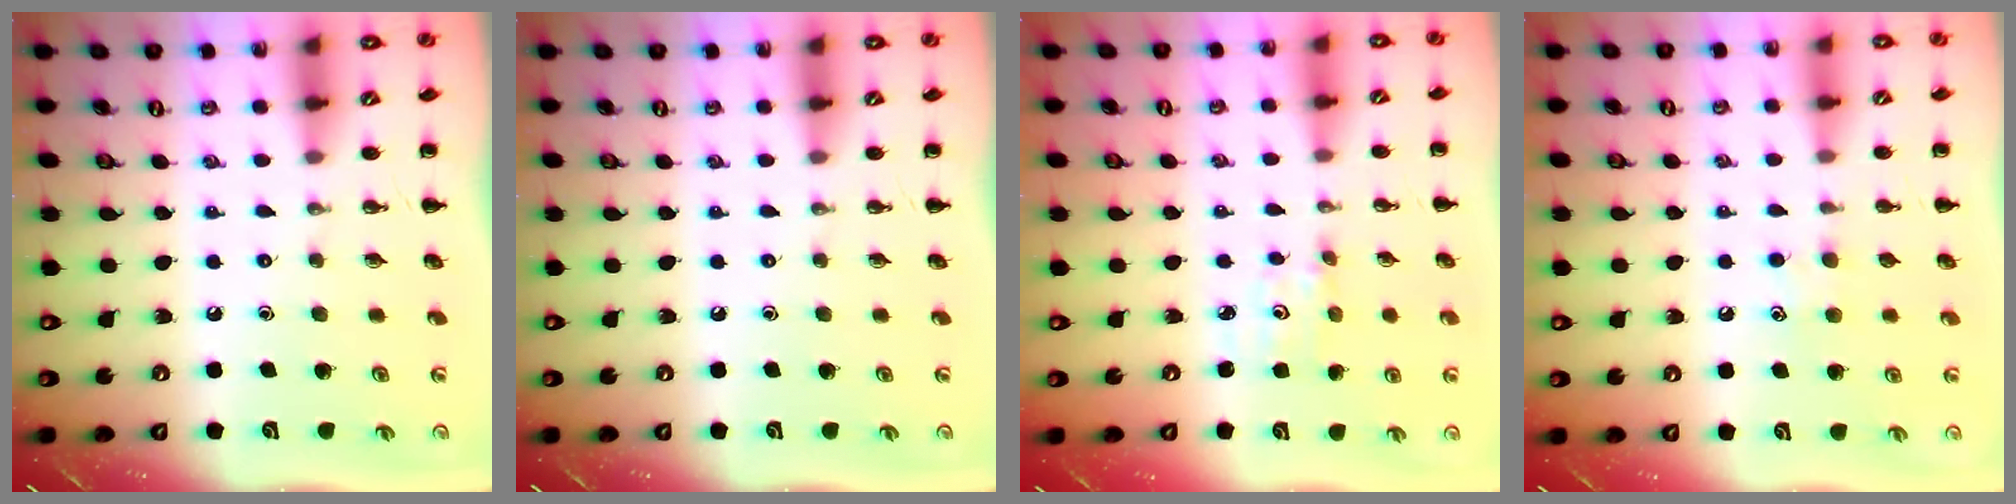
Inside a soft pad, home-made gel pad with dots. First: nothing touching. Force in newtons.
{"total": 0.0}
{"total": 2.4, "press": 2.3, "slide": 0.8}
{"total": 5.1, "press": 4.8, "slide": 1.5}